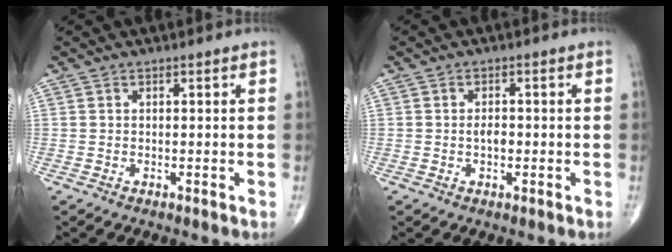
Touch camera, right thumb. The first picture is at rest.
{"total": 2.2, "force": [-0.3, 1.3, 1.8], "torque": [-0.028, 0.002, -0.008]}